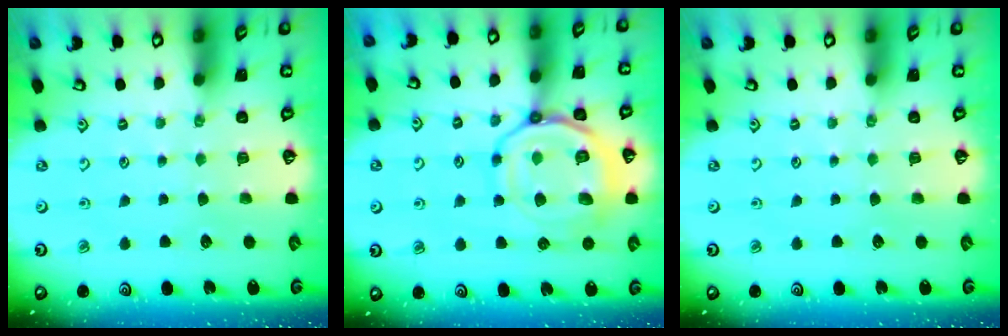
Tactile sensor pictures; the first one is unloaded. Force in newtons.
{"total": 15.5, "press": 15.4, "slide": 1.7}
{"total": 0.0}